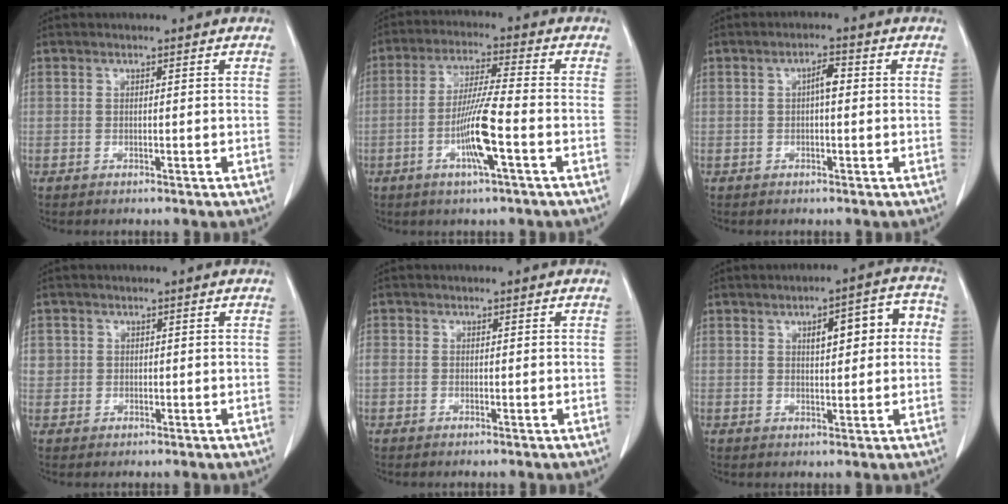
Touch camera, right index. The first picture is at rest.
{"total": 8.7, "force": [-2.8, -0.2, 8.2], "torque": [-0.159, -0.006, -0.055]}
{"total": 2.4, "force": [0.2, 0.7, 2.3], "torque": [-0.037, 0.006, 0.002]}
{"total": 1.9, "force": [0.4, 1.9, 0.1], "torque": [0.013, 0.003, 0.005]}
{"total": 1.0, "force": [0.0, 1.0, 0.3], "torque": [-0.007, 0.013, 0.002]}
{"total": 7.6, "force": [1.6, 2.4, 7.1], "torque": [-0.093, 0.030, 0.021]}